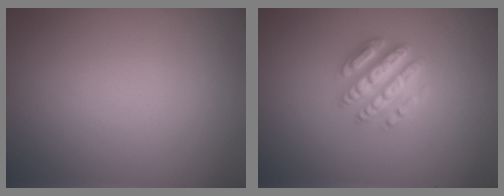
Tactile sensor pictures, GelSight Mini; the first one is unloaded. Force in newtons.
{"total": 4.3, "press": 4.2, "slide": 0.7}